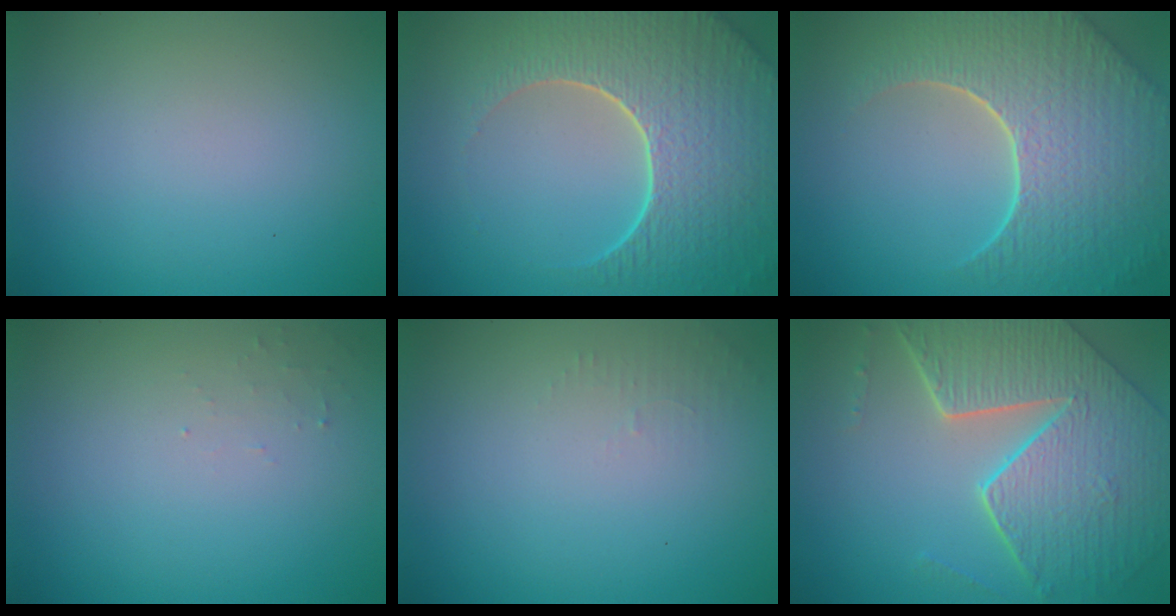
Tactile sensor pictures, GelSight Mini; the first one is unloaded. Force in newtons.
{"total": 8.8, "press": 6.3, "slide": 6.2}
{"total": 8.7, "press": 6.2, "slide": 6.2}
{"total": 0.7, "press": 0.7, "slide": 0.2}
{"total": 1.0, "press": 0.9, "slide": 0.3}
{"total": 8.9, "press": 6.3, "slide": 6.3}